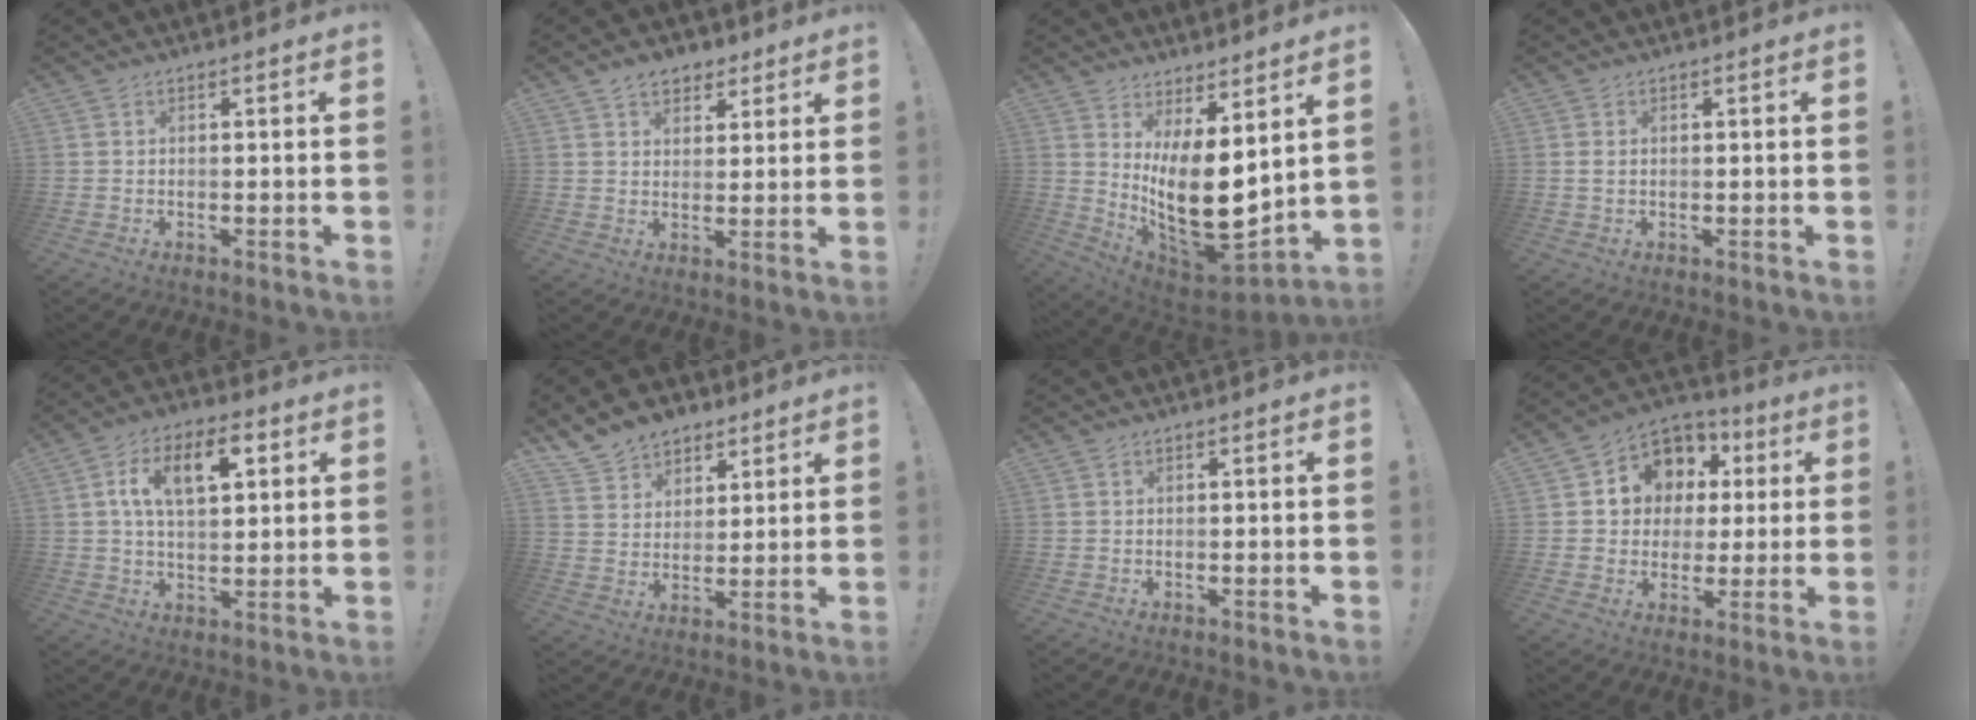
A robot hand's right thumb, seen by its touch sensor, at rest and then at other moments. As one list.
[{"total": 6.8, "force": [4.2, 4.8, 2.4], "torque": [-0.030, -0.016, 0.078]}, {"total": 17.8, "force": [0.6, 8.1, 15.8], "torque": [-0.268, -0.041, 0.026]}, {"total": 0.9, "force": [0.3, 0.4, 0.7], "torque": [-0.014, 0.001, 0.004]}, {"total": 12.8, "force": [4.3, 6.8, 9.9], "torque": [-0.156, 0.009, 0.074]}, {"total": 10.3, "force": [7.7, 6.6, 2.0], "torque": [-0.043, -0.053, 0.154]}, {"total": 0.0}, {"total": 11.1, "force": [3.5, 9.8, 3.7], "torque": [-0.054, -0.023, 0.078]}]